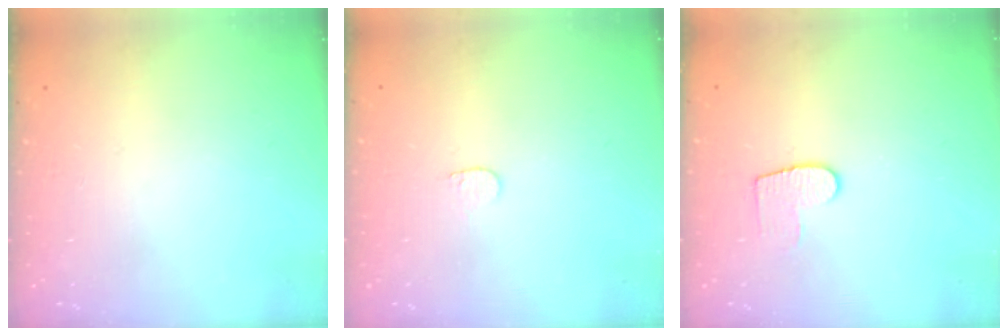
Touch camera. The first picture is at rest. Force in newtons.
{"total": 3.6, "press": 3.6, "slide": 0.3}
{"total": 6.3, "press": 6.3, "slide": 0.4}